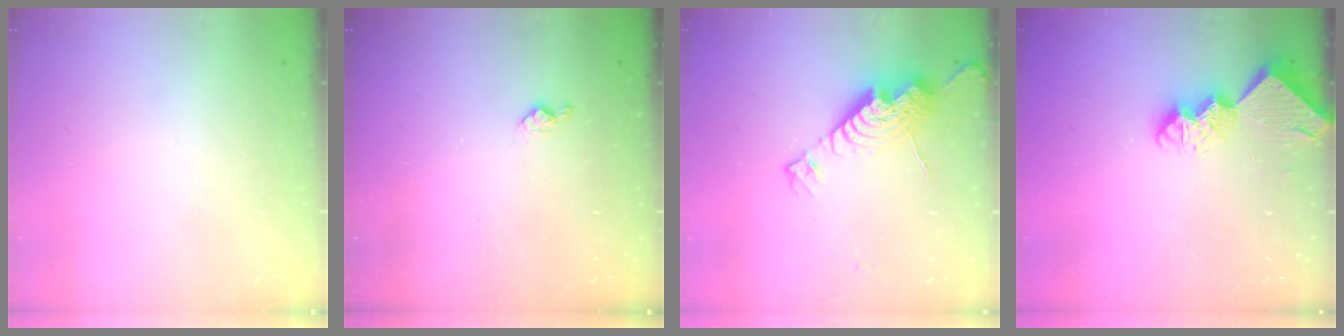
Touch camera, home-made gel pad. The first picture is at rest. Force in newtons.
{"total": 6.8, "press": 6.7, "slide": 0.5}
{"total": 13.6, "press": 13.6, "slide": 1.3}
{"total": 9.7, "press": 9.7, "slide": 1.0}